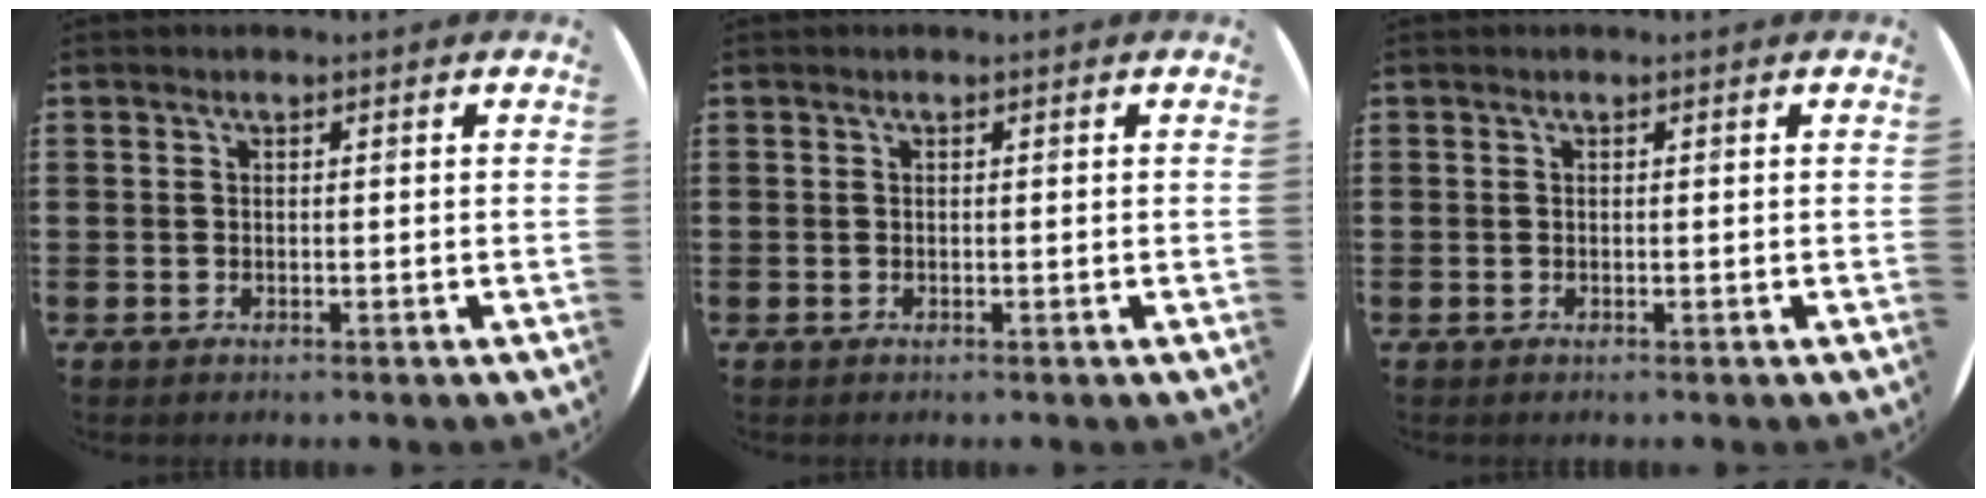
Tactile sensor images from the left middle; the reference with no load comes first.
{"total": 0.0}
{"total": 0.0}